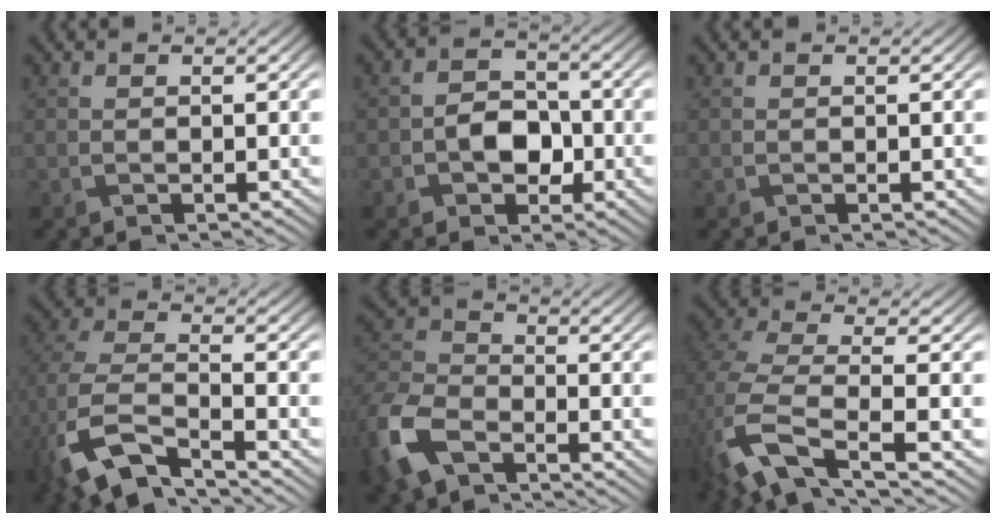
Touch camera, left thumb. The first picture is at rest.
{"total": 4.7, "force": [-1.3, 3.4, 2.9], "torque": [-0.047, 0.001, -0.028]}
{"total": 0.0}
{"total": 9.8, "force": [-5.8, 3.8, 6.8], "torque": [-0.161, -0.015, -0.127]}
{"total": 9.7, "force": [-5.3, 5.6, 5.9], "torque": [-0.162, -0.018, -0.120]}
{"total": 9.1, "force": [-3.5, 3.3, 7.7], "torque": [-0.188, -0.017, -0.079]}